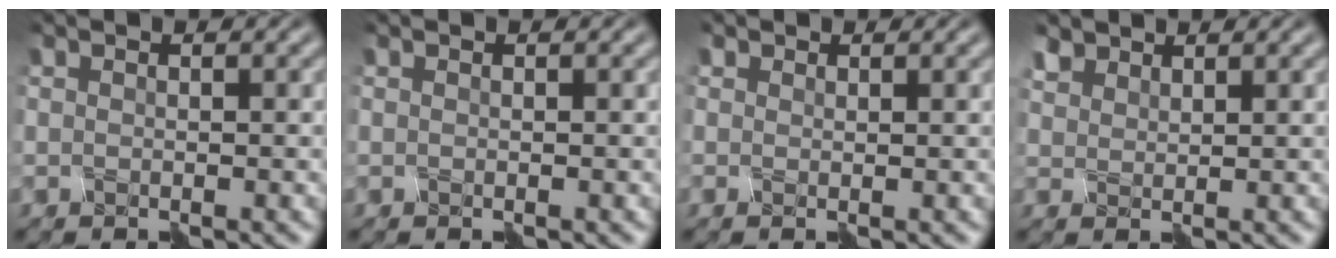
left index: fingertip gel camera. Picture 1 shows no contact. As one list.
[{"total": 0.0}, {"total": 0.7, "force": [0.4, 0.4, -0.4], "torque": [0.006, -0.001, 0.011]}, {"total": 1.9, "force": [1.7, 0.9, -0.1], "torque": [-0.009, 0.008, 0.038]}]